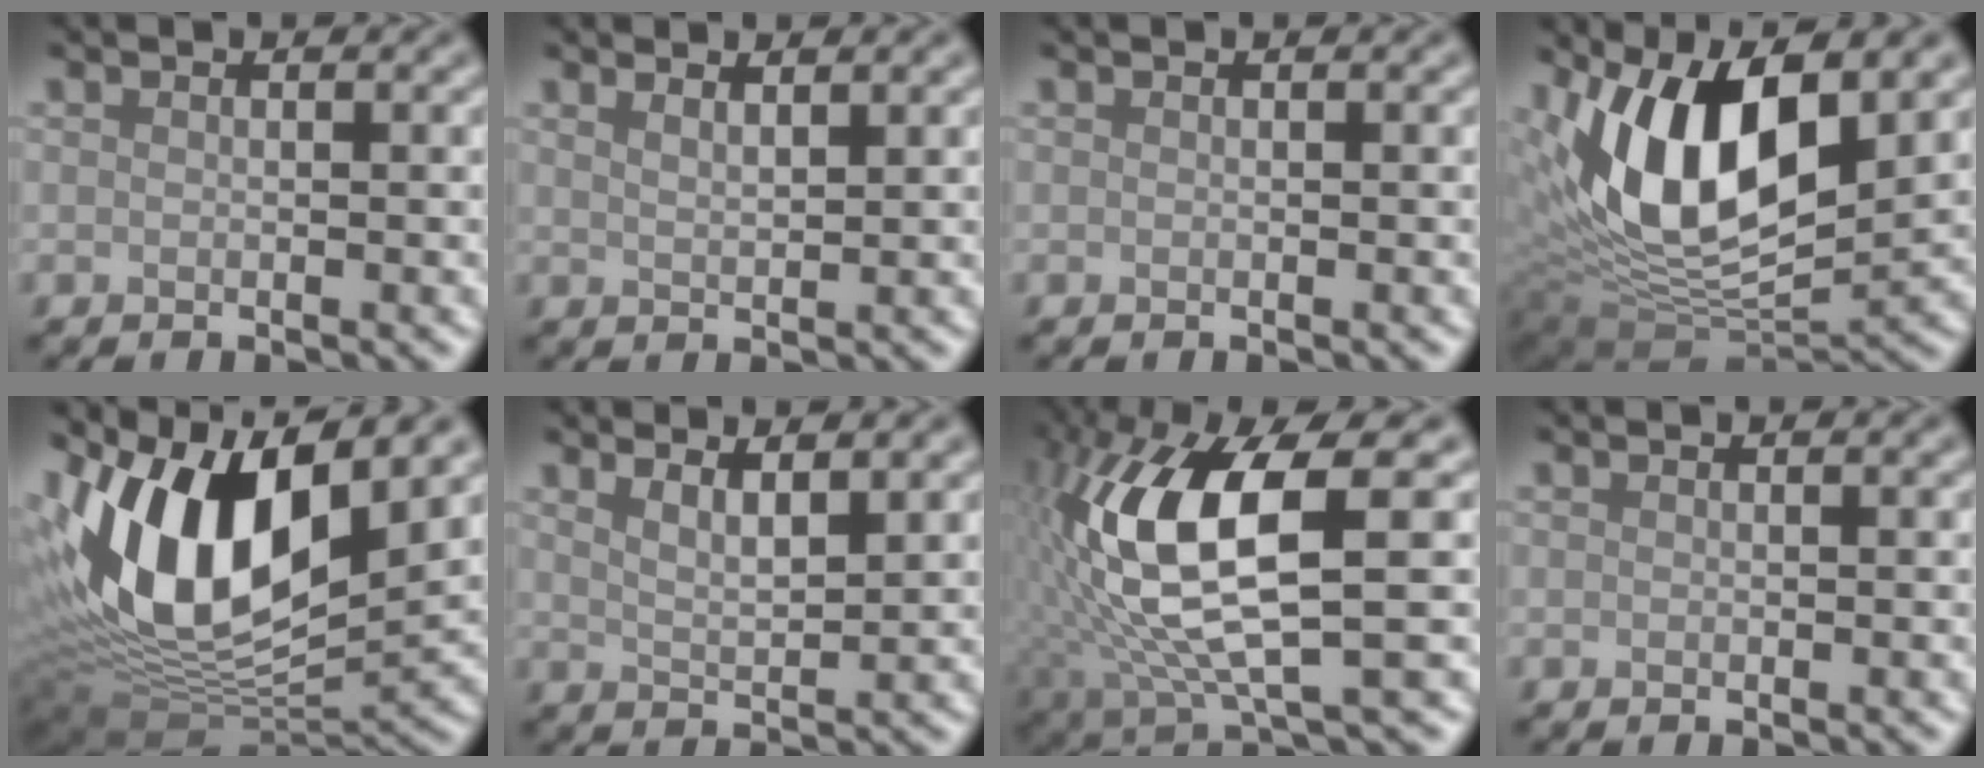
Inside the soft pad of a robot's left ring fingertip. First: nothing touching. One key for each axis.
{"total": 1.8, "fx": 1.4, "fy": 0.5, "fz": 1.0, "tx": -0.008, "ty": 0.003, "tz": 0.014}
{"total": 0.0}
{"total": 12.9, "fx": 4.3, "fy": 5.9, "fz": 10.7, "tx": -0.188, "ty": -0.005, "tz": 0.074}
{"total": 14.1, "fx": 4.3, "fy": 7.2, "fz": 11.3, "tx": -0.210, "ty": 0.005, "tz": 0.071}
{"total": 2.7, "fx": 2.0, "fy": 0.7, "fz": 1.7, "tx": -0.017, "ty": -0.001, "tz": 0.031}
{"total": 11.2, "fx": 1.3, "fy": 3.5, "fz": 10.5, "tx": -0.218, "ty": -0.002, "tz": 0.028}
{"total": 0.0}